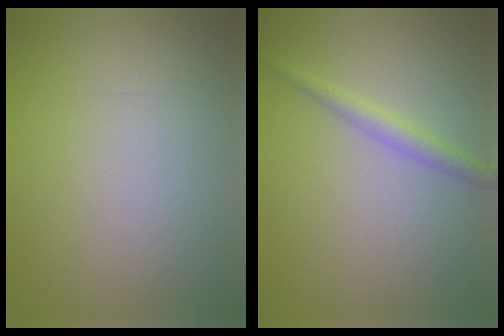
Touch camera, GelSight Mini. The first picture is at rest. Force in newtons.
{"total": 2.0, "press": 2.0, "slide": 0.0}